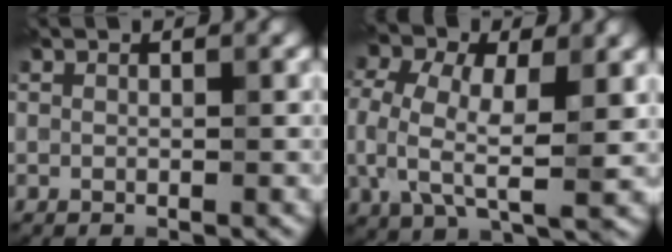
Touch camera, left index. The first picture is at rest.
{"total": 8.7, "force": [0.1, 5.1, 7.0], "torque": [-0.166, 0.006, -0.001]}